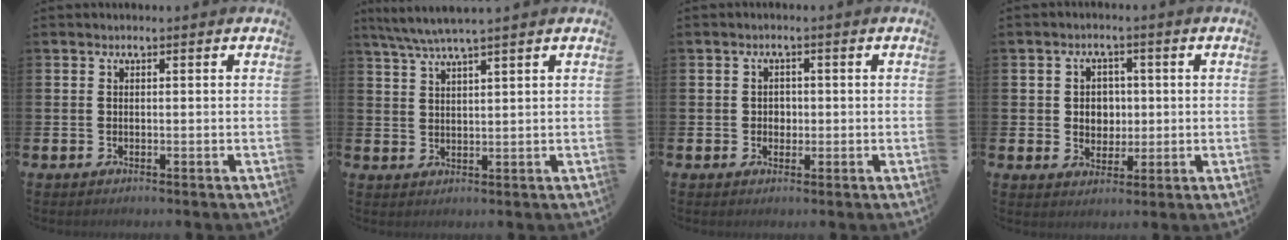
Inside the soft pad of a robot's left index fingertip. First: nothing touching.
{"total": 4.5, "force": [4.0, -0.4, 2.1], "torque": [-0.055, -0.010, 0.072]}
{"total": 1.7, "force": [0.1, 1.6, 0.6], "torque": [0.007, 0.002, -0.005]}
{"total": 3.6, "force": [0.8, 3.3, 1.3], "torque": [-0.016, 0.004, 0.004]}